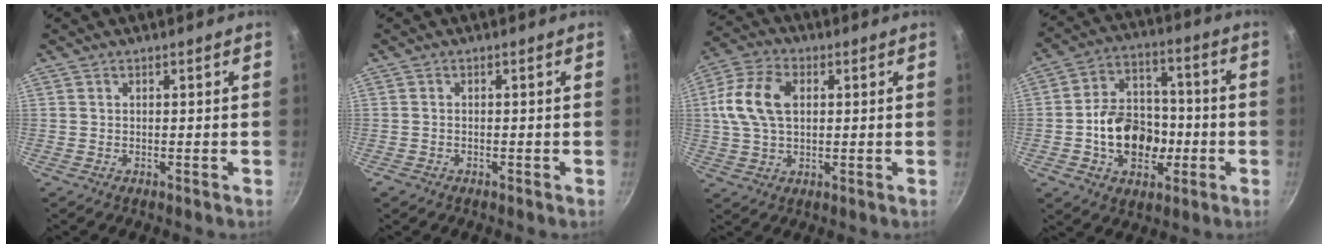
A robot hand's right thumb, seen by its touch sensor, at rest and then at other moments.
{"total": 0.6, "force": [-0.4, 0.4, 0.1], "torque": [-0.008, 0.005, -0.008]}
{"total": 11.8, "force": [2.0, 7.6, 8.8], "torque": [-0.163, 0.016, 0.027]}
{"total": 15.3, "force": [-3.0, 11.4, 9.6], "torque": [-0.120, 0.034, -0.052]}